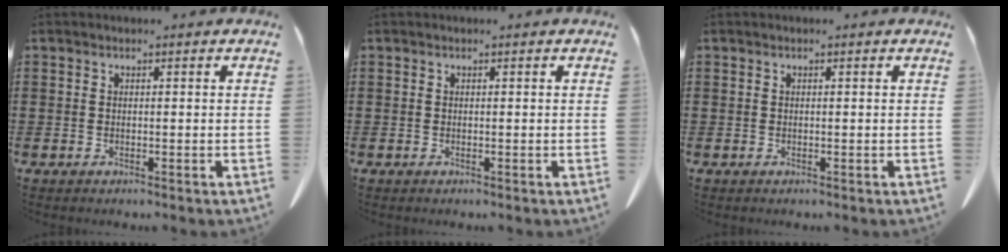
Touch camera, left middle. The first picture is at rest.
{"total": 0.0}
{"total": 0.0}